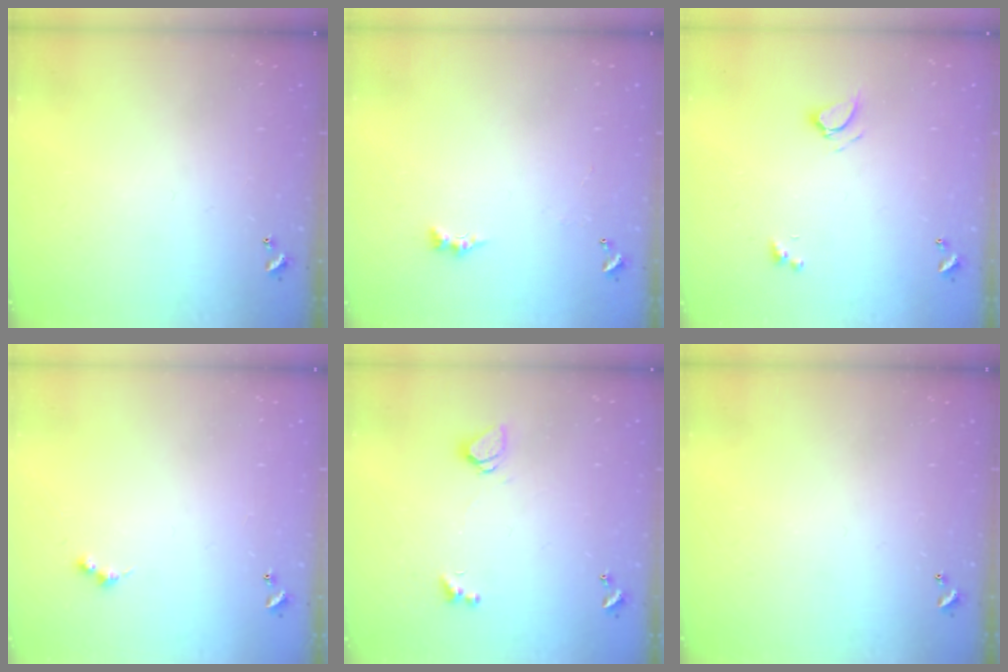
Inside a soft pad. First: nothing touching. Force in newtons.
{"total": 1.3, "press": 1.2, "slide": 0.5}
{"total": 3.9, "press": 3.8, "slide": 0.5}
{"total": 1.5, "press": 1.5, "slide": 0.3}
{"total": 1.5, "press": 1.4, "slide": 0.5}
{"total": 0.0}